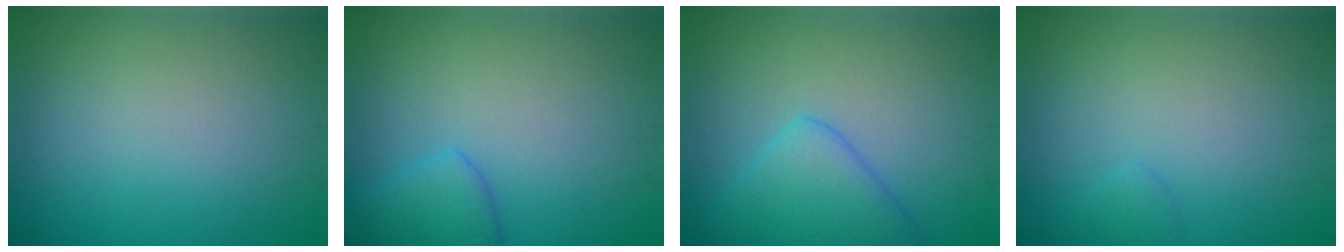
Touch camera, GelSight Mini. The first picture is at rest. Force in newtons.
{"total": 2.6, "press": 2.6, "slide": 0.2}
{"total": 4.5, "press": 4.5, "slide": 0.1}
{"total": 0.7, "press": 0.7, "slide": 0.0}